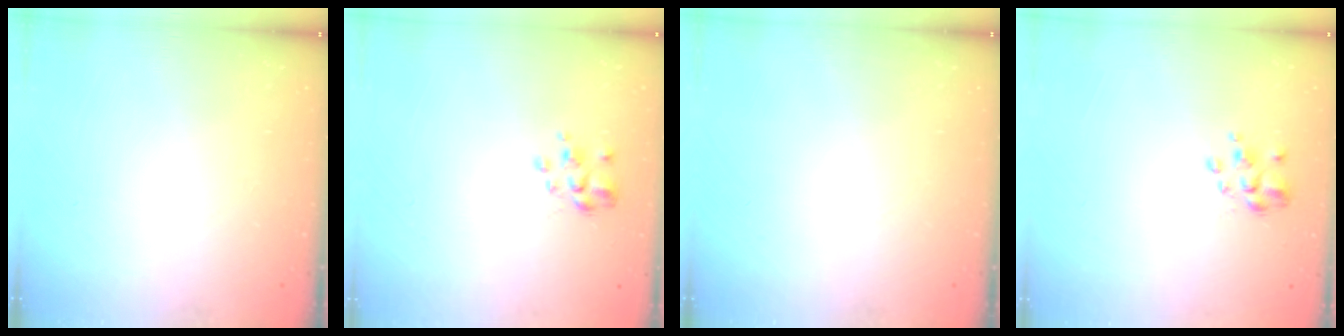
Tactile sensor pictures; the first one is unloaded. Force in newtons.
{"total": 2.7, "press": 2.6, "slide": 0.6}
{"total": 0.0}
{"total": 2.6, "press": 2.5, "slide": 0.8}